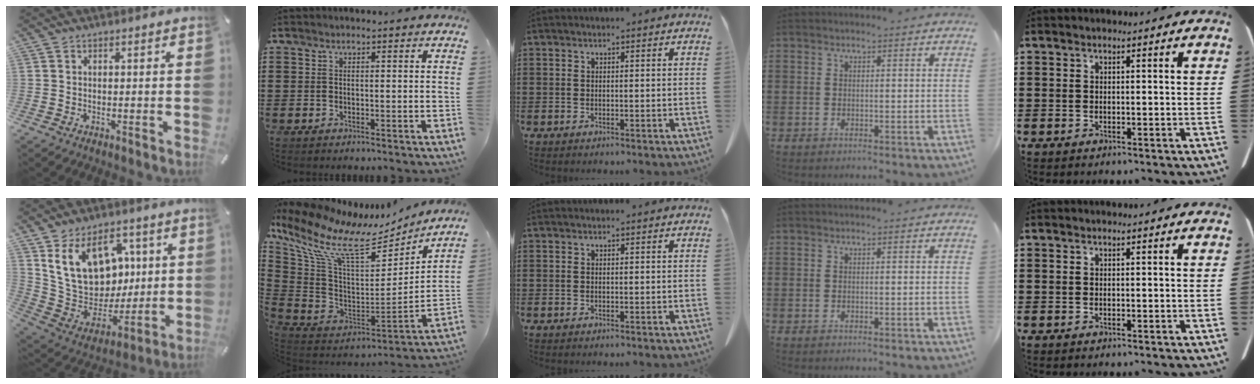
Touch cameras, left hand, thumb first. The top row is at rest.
{"thumb": {"total": 19.4, "force": [7.3, 14.3, 10.9], "torque": [-0.200, -0.024, 0.143]}, "index": {"total": 12.3, "force": [8.0, 4.4, 8.3], "torque": [-0.201, -0.059, 0.134]}}